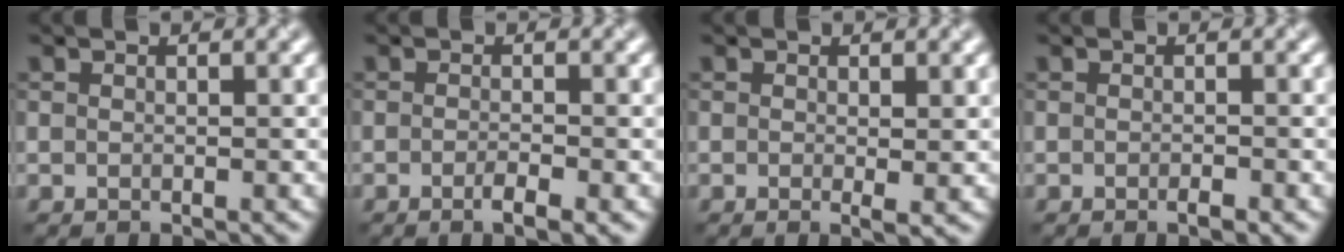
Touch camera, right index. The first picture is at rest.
{"total": 2.1, "force": [-0.9, 0.6, 1.7], "torque": [-0.026, -0.002, -0.016]}
{"total": 1.3, "force": [0.0, 0.2, 1.3], "torque": [-0.020, -0.007, 0.003]}
{"total": 0.9, "force": [-0.5, 0.2, 0.7], "torque": [-0.010, -0.002, -0.007]}